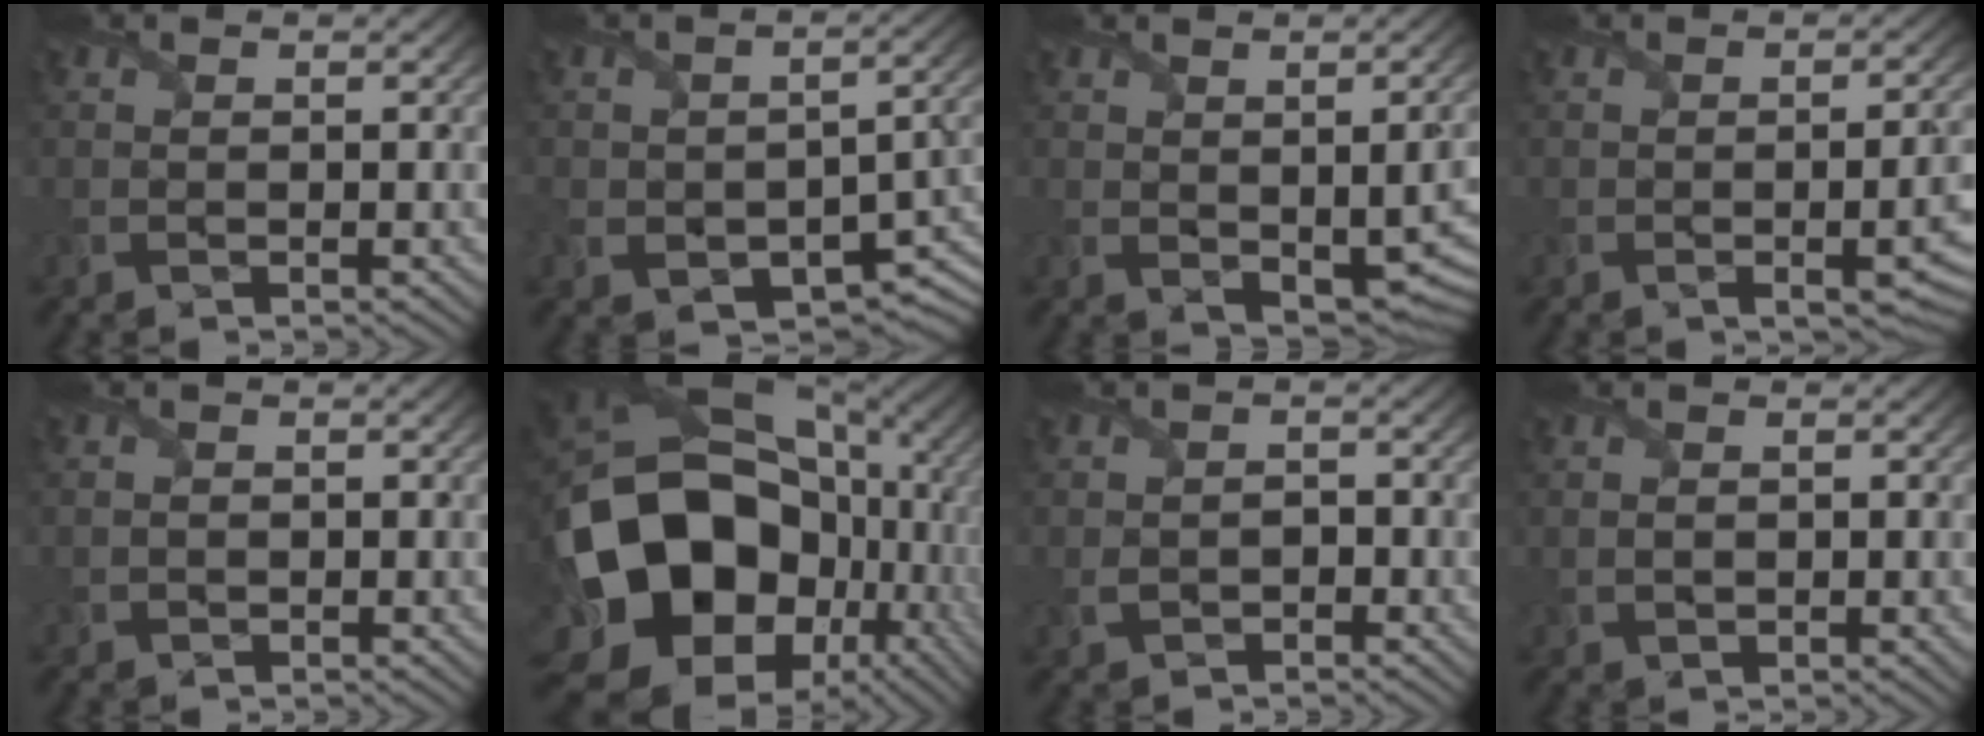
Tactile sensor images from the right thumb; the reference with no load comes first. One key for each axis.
{"total": 8.5, "fx": -2.8, "fy": 5.3, "fz": 6.1, "tx": -0.105, "ty": -0.040, "tz": -0.031}
{"total": 8.4, "fx": -1.1, "fy": 4.8, "fz": 6.9, "tx": -0.094, "ty": -0.042, "tz": 0.024}
{"total": 6.6, "fx": -1.9, "fy": 2.5, "fz": 5.8, "tx": -0.065, "ty": -0.021, "tz": -0.008}
{"total": 0.9, "fx": -0.1, "fy": 0.7, "fz": 0.4, "tx": -0.011, "ty": -0.003, "tz": -0.001}
{"total": 21.2, "fx": -3.0, "fy": 16.3, "fz": 13.2, "tx": -0.319, "ty": -0.049, "tz": -0.028}
{"total": 2.0, "fx": -0.8, "fy": 1.5, "fz": 1.1, "tx": -0.025, "ty": -0.005, "tz": -0.016}
{"total": 1.7, "fx": 0.2, "fy": 1.0, "fz": 1.3, "tx": -0.028, "ty": -0.003, "tz": 0.010}